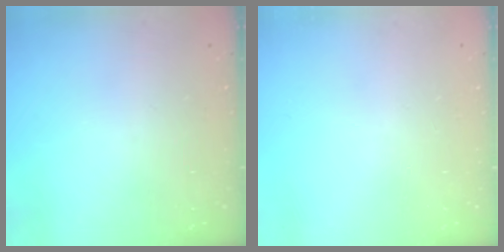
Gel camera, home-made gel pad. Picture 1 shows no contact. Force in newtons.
{"total": 0.0}